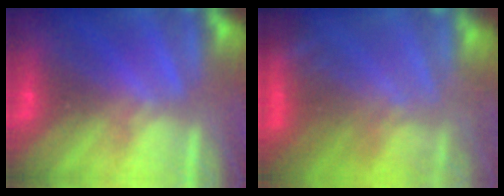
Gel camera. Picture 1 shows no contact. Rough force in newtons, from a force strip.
{"total": 9.1}